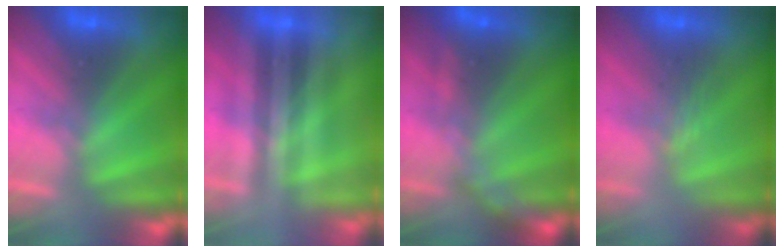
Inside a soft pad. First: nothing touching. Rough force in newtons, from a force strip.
{"total": 1.9}
{"total": 2.7}
{"total": 2.8}